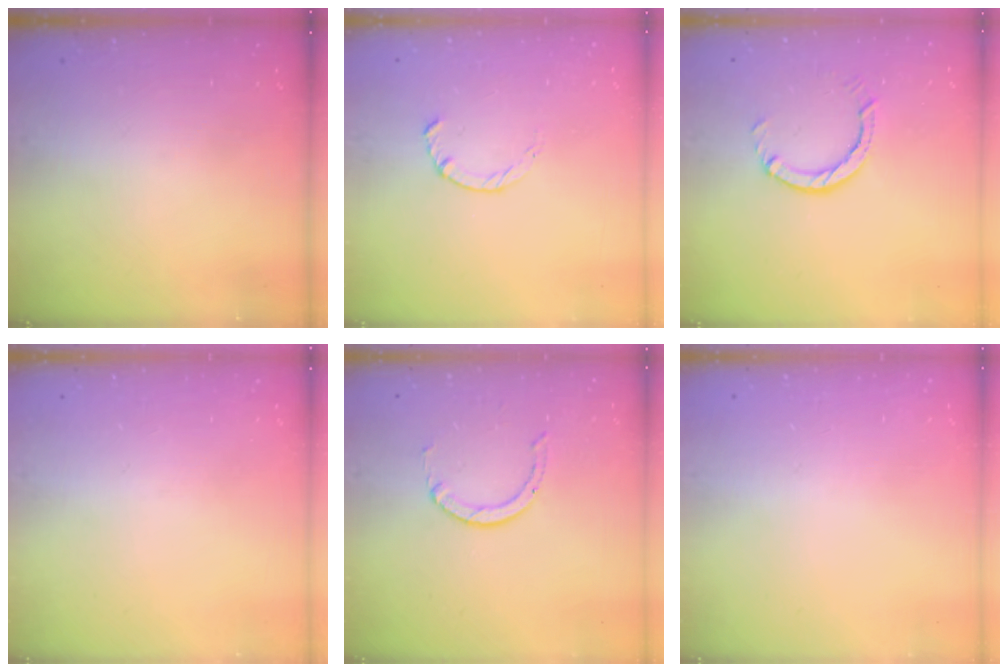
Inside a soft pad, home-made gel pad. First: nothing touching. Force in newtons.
{"total": 2.2, "press": 2.2, "slide": 0.4}
{"total": 2.9, "press": 2.9, "slide": 0.5}
{"total": 0.0}
{"total": 1.5, "press": 1.5, "slide": 0.2}
{"total": 2.6, "press": 2.6, "slide": 0.2}